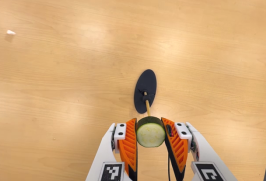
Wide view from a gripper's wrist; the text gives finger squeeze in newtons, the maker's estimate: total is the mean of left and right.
{"total": 12.3, "left": 11.6, "right": 13.0}